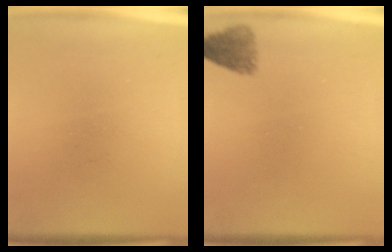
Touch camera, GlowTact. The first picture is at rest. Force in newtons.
{"total": 3.0}